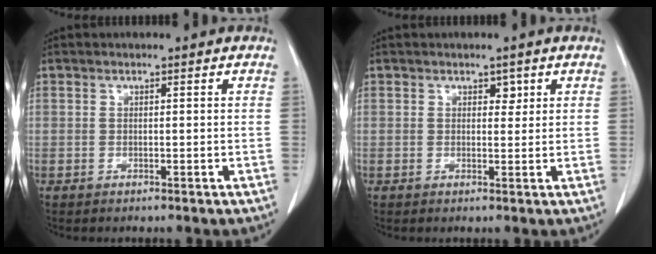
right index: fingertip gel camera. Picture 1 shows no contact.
{"total": 1.4, "force": [0.7, 0.9, 0.8], "torque": [-0.007, -0.003, 0.010]}